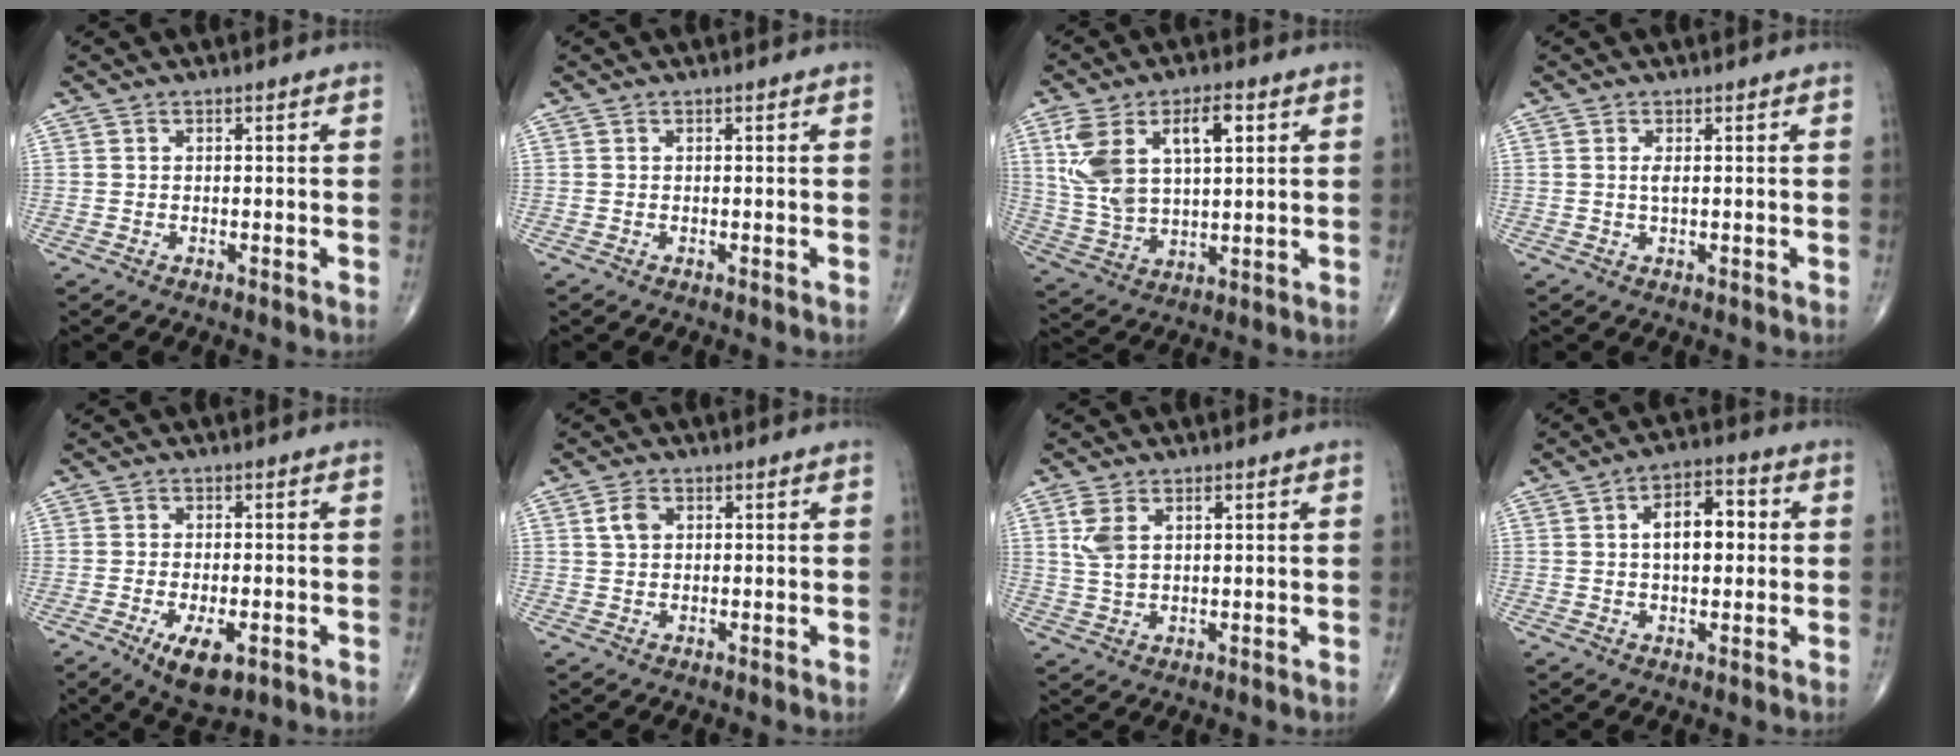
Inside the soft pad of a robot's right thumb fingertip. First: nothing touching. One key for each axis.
{"total": 0.0}
{"total": 14.7, "fx": 4.8, "fy": 7.5, "fz": 11.6, "tx": -0.220, "ty": 0.001, "tz": 0.100}
{"total": 1.2, "fx": 0.2, "fy": 0.2, "fz": 1.1, "tx": -0.028, "ty": -0.001, "tz": 0.007}
{"total": 7.2, "fx": -3.0, "fy": 3.1, "fz": 5.8, "tx": -0.097, "ty": -0.004, "tz": -0.042}
{"total": 2.9, "fx": 0.9, "fy": 2.0, "fz": 1.9, "tx": -0.035, "ty": 0.003, "tz": 0.017}
{"total": 5.6, "fx": 1.9, "fy": 3.1, "fz": 4.2, "tx": -0.092, "ty": 0.005, "tz": 0.043}
{"total": 9.1, "fx": 1.1, "fy": 5.0, "fz": 7.6, "tx": -0.102, "ty": 0.018, "tz": 0.014}